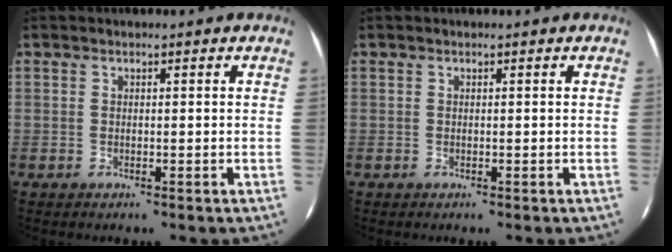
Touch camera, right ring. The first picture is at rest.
{"total": 0.0}